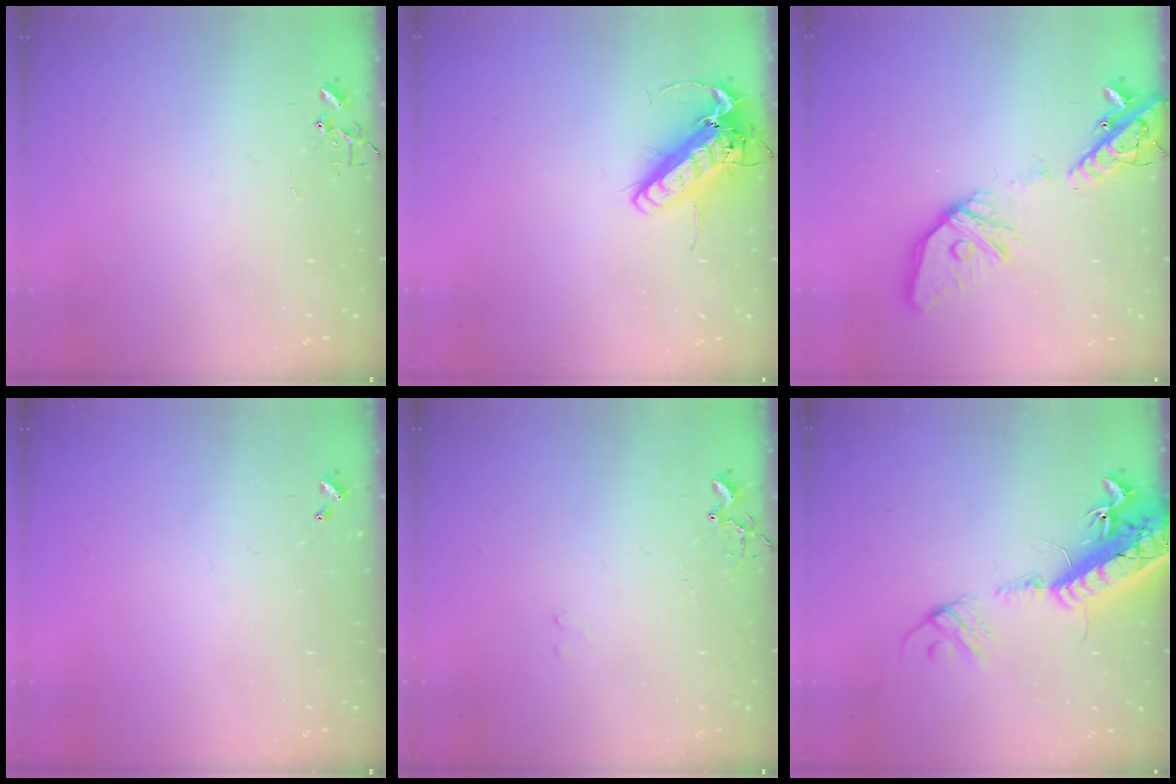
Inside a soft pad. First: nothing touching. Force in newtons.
{"total": 14.8, "press": 14.5, "slide": 2.9}
{"total": 20.2, "press": 20.0, "slide": 3.0}
{"total": 0.0}
{"total": 8.6, "press": 8.5, "slide": 0.7}
{"total": 22.7, "press": 22.1, "slide": 4.9}